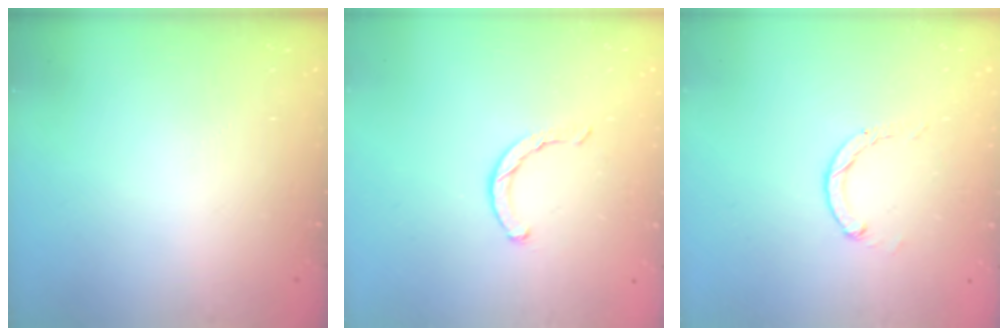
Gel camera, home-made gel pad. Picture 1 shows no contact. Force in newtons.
{"total": 2.3, "press": 2.3, "slide": 0.4}
{"total": 0.0}